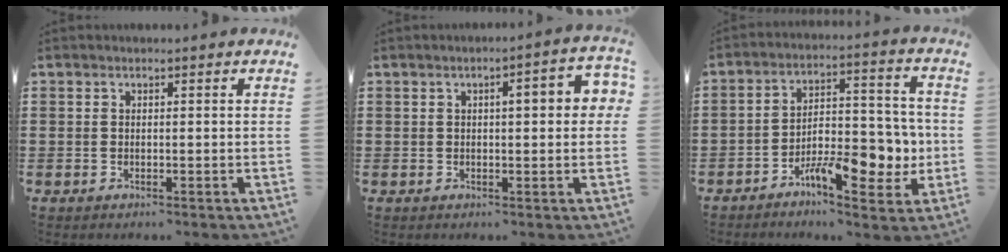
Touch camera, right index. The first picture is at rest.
{"total": 4.1, "force": [0.7, 1.0, 4.0], "torque": [-0.057, 0.002, 0.004]}
{"total": 9.6, "force": [-4.6, 4.0, 7.5], "torque": [-0.092, 0.009, -0.077]}